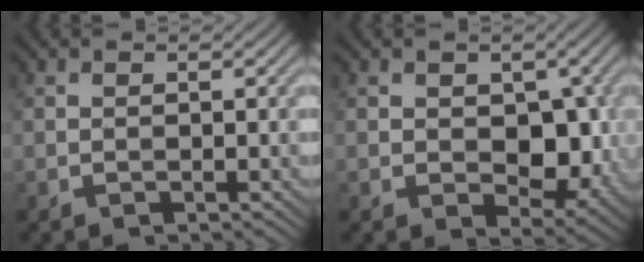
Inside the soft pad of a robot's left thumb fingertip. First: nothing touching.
{"total": 7.2, "force": [-0.4, 4.6, 5.6], "torque": [-0.091, -0.012, -0.002]}